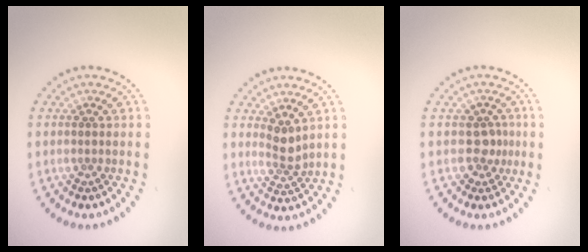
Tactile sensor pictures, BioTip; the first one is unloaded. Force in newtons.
{"total": 2.1, "press": 1.6, "slide": 1.4}
{"total": 1.9, "press": 1.4, "slide": 1.2}